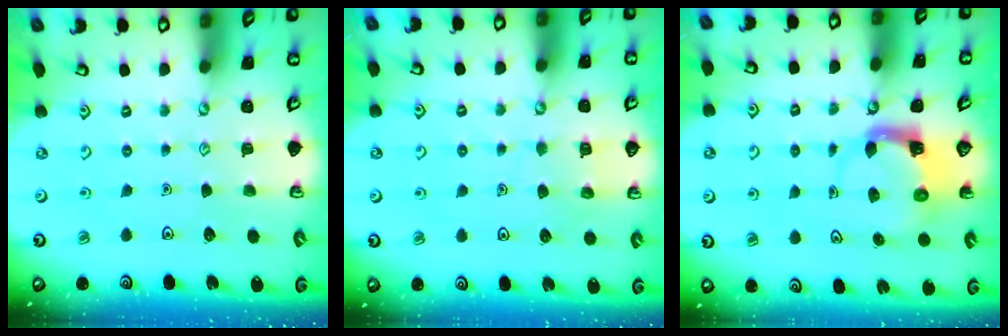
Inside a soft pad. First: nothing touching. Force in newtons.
{"total": 4.9, "press": 4.9, "slide": 0.4}
{"total": 3.8, "press": 3.7, "slide": 0.7}